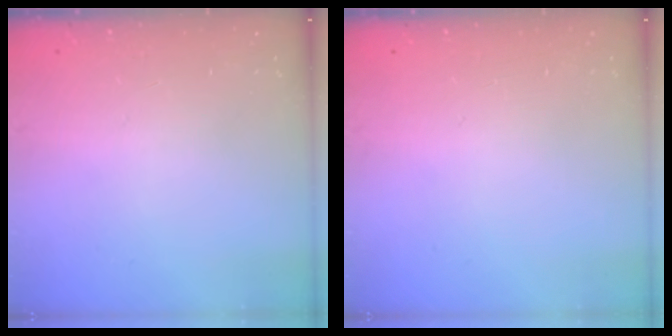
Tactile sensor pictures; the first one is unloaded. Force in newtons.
{"total": 0.0}